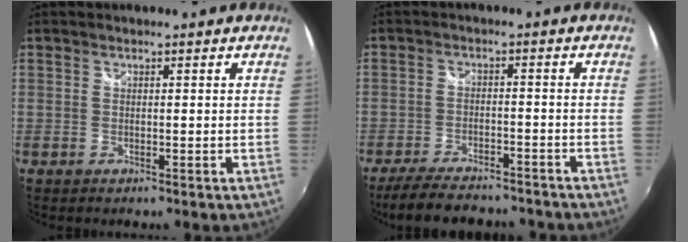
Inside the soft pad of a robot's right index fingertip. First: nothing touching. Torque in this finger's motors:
{"motor_torque": [0.16, -0.17, 0.11, 0.04]}